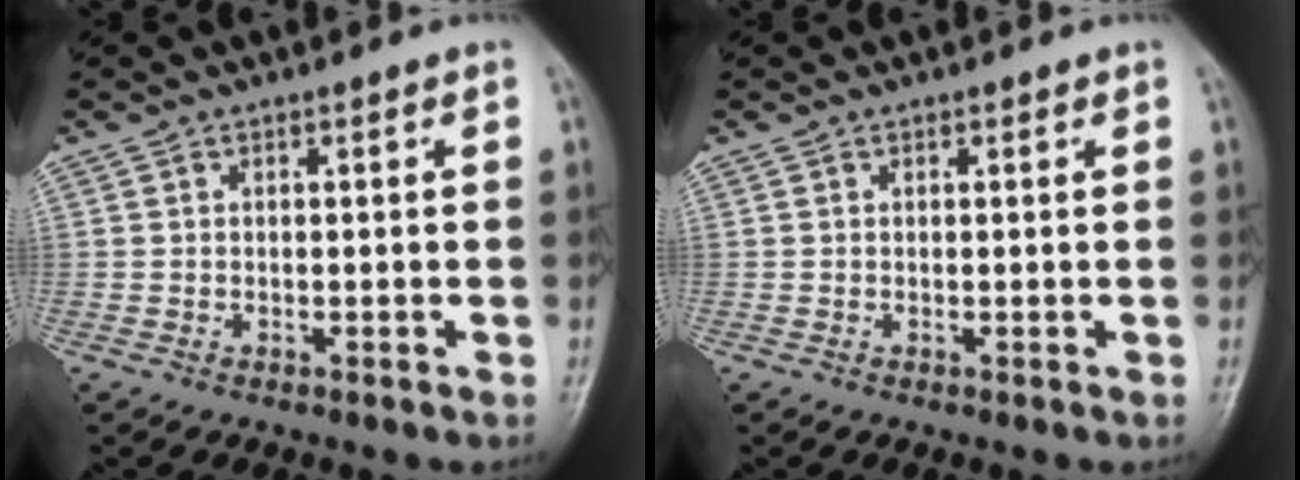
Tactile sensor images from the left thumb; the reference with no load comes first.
{"total": 0.6, "force": [0.3, 0.3, 0.4], "torque": [-0.004, -0.001, 0.002]}